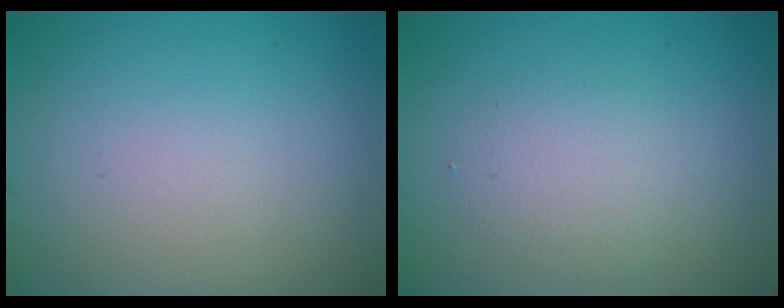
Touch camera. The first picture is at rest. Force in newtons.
{"total": 2.2, "press": 2.2, "slide": 0.0}